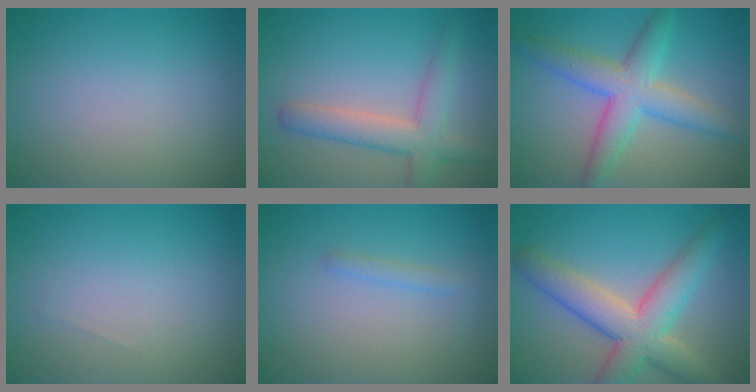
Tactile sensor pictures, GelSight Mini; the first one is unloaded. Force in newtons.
{"total": 4.5, "press": 4.5, "slide": 0.2}
{"total": 5.8, "press": 5.8, "slide": 0.0}
{"total": 0.0}
{"total": 1.1, "press": 1.1, "slide": 0.0}
{"total": 7.5, "press": 7.5, "slide": 0.6}